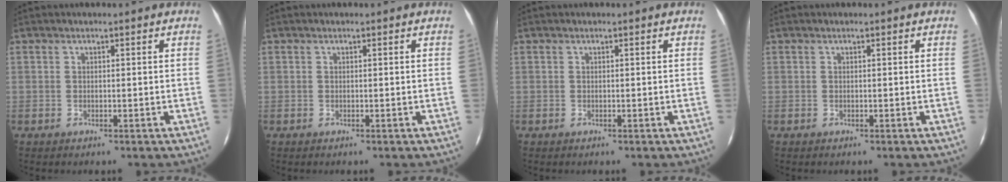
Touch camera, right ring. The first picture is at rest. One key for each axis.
{"total": 0.0}
{"total": 0.0}
{"total": 0.0}